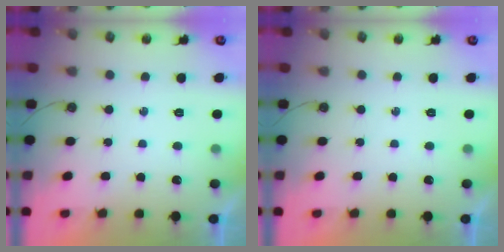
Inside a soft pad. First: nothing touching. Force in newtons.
{"total": 0.0}